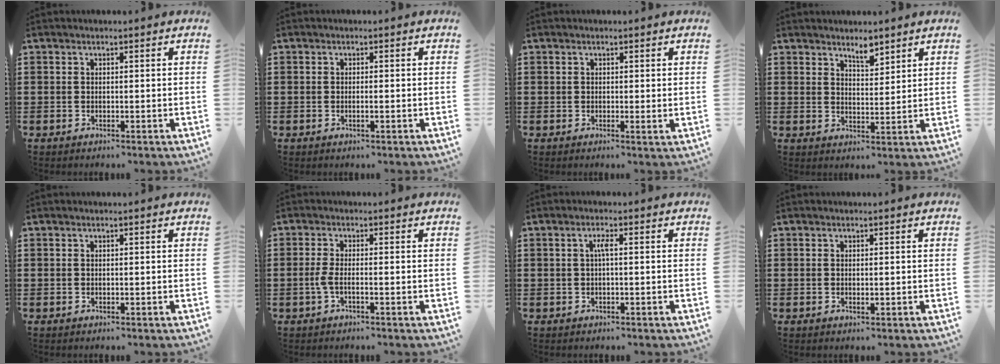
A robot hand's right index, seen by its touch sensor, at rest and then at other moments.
{"total": 0.9, "force": [-0.3, 0.0, 0.8], "torque": [-0.014, -0.003, -0.005]}
{"total": 0.6, "force": [0.3, 0.2, 0.5], "torque": [-0.010, 0.001, 0.006]}
{"total": 3.4, "force": [3.0, 1.0, 1.1], "torque": [-0.021, -0.003, 0.055]}
{"total": 0.0}
{"total": 2.6, "force": [-1.0, 0.4, 2.3], "torque": [-0.064, -0.008, -0.026]}
{"total": 1.8, "force": [-0.1, 0.2, 1.8], "torque": [-0.036, 0.000, -0.003]}
{"total": 0.6, "force": [0.0, 0.2, 0.5], "torque": [-0.010, -0.002, 0.001]}